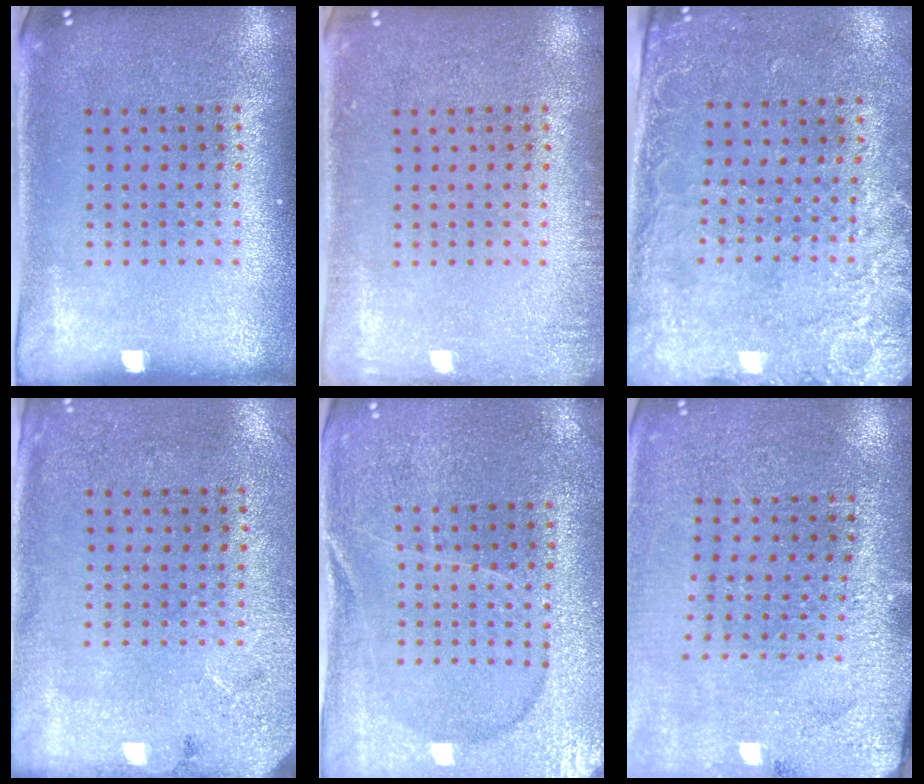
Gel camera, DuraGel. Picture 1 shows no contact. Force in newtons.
{"total": 1.3, "press": 1.2, "slide": 0.2}
{"total": 2.5, "press": 2.1, "slide": 1.4}
{"total": 2.6, "press": 2.1, "slide": 1.6}
{"total": 1.5, "press": 1.5, "slide": 0.2}
{"total": 2.8, "press": 2.8, "slide": 0.2}